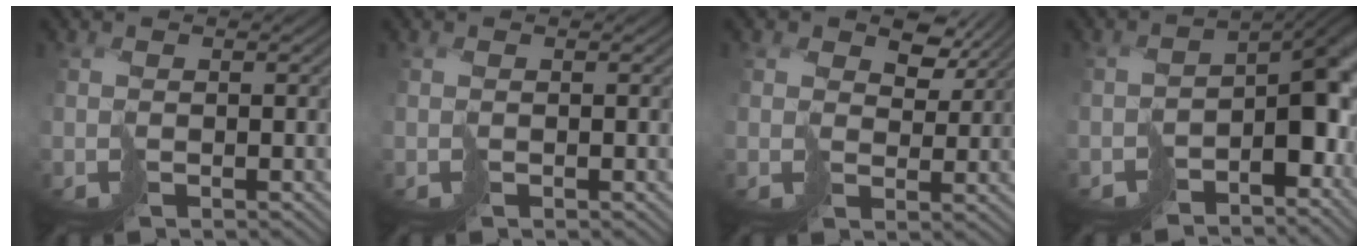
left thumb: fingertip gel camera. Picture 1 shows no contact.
{"total": 0.0}
{"total": 4.2, "force": [3.2, 2.4, 1.2], "torque": [-0.026, -0.001, 0.063]}
{"total": 10.5, "force": [-4.4, 6.0, 7.3], "torque": [-0.095, -0.034, -0.051]}